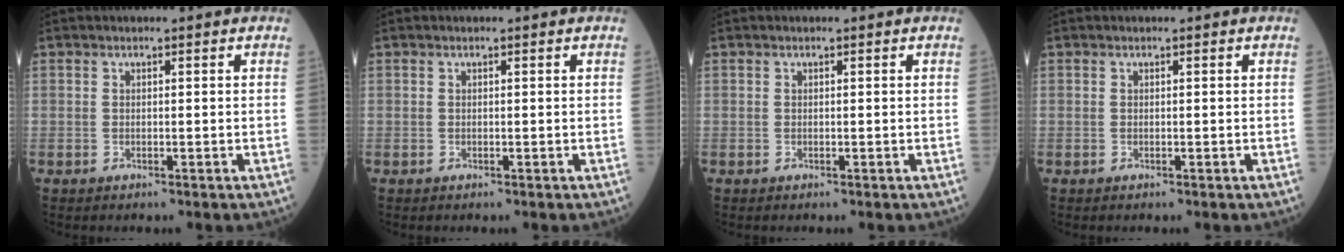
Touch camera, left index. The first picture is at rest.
{"total": 0.0}
{"total": 0.0}
{"total": 0.0}